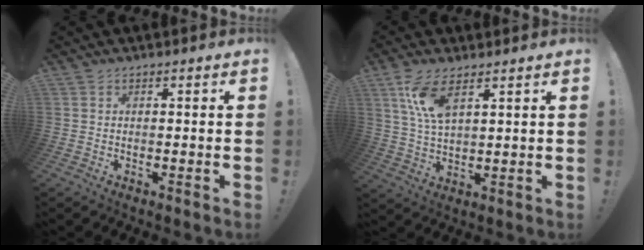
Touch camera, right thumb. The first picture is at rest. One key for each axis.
{"total": 9.4, "fx": 5.3, "fy": 3.8, "fz": 6.8, "tx": -0.139, "ty": -0.017, "tz": 0.098}